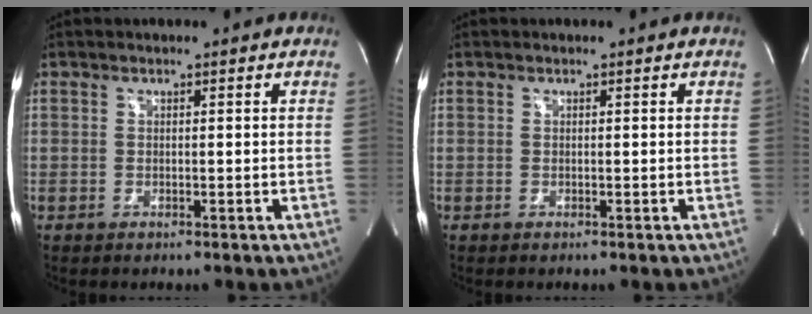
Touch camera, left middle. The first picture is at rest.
{"total": 0.0}